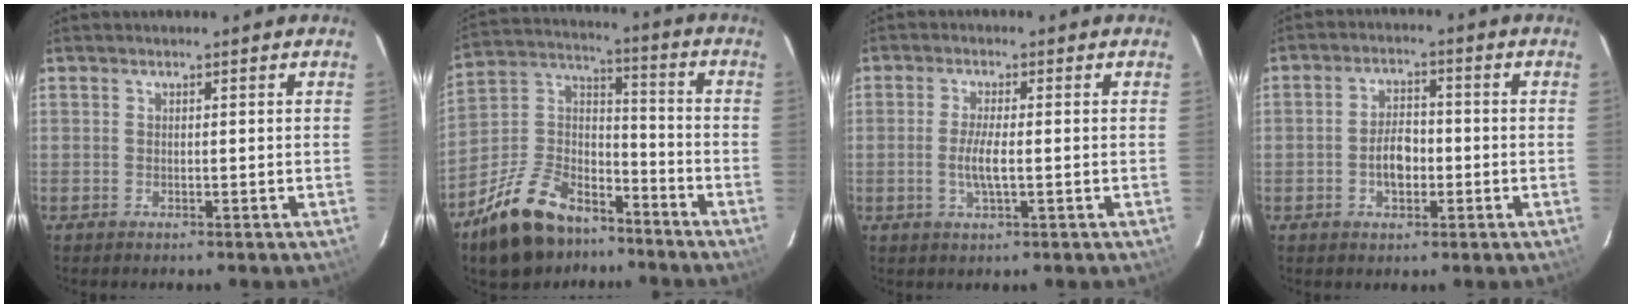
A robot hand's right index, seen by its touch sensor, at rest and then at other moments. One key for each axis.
{"total": 19.5, "fx": -13.2, "fy": 10.5, "fz": 9.8, "tx": -0.219, "ty": 0.029, "tz": -0.214}
{"total": 4.2, "fx": -0.7, "fy": 0.6, "fz": 4.1, "tx": -0.079, "ty": -0.006, "tz": -0.012}
{"total": 5.4, "fx": -1.4, "fy": 3.3, "fz": 4.0, "tx": -0.077, "ty": 0.010, "tz": -0.018}